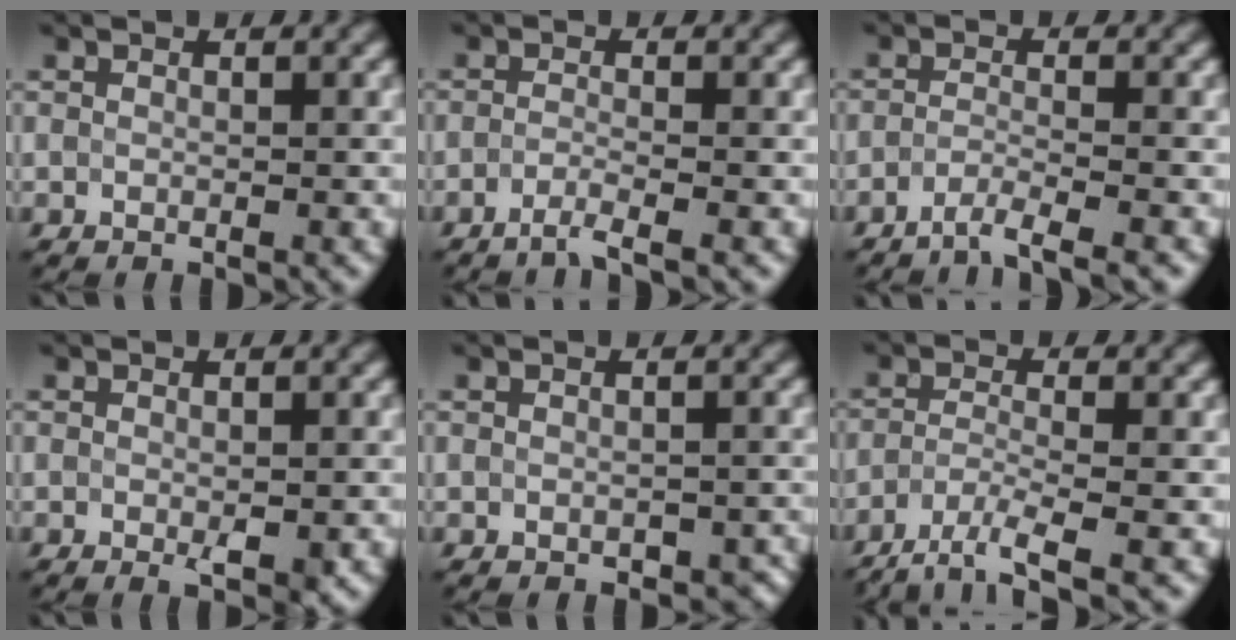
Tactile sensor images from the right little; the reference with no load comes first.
{"total": 2.0, "force": [-1.9, -0.2, 0.5], "torque": [-0.005, -0.001, -0.047]}
{"total": 2.7, "force": [-2.6, -0.1, 0.6], "torque": [-0.008, 0.000, -0.058]}
{"total": 1.8, "force": [-1.0, 0.2, 1.4], "torque": [-0.032, -0.005, -0.012]}
{"total": 3.4, "force": [-1.8, 2.1, 1.9], "torque": [-0.013, -0.008, -0.010]}
{"total": 3.5, "force": [-3.1, 0.2, 1.6], "torque": [-0.032, -0.008, -0.064]}